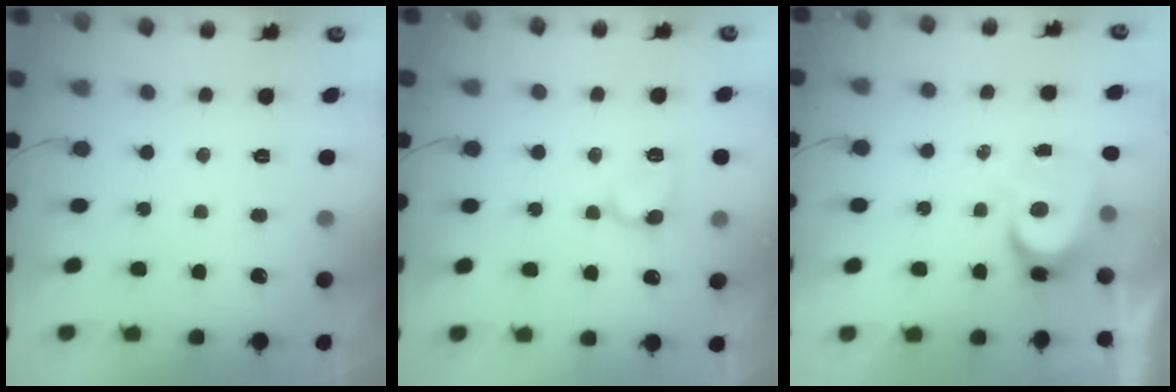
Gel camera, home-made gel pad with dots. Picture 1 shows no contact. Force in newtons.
{"total": 5.1, "press": 5.1, "slide": 0.6}
{"total": 5.8, "press": 5.8, "slide": 0.6}